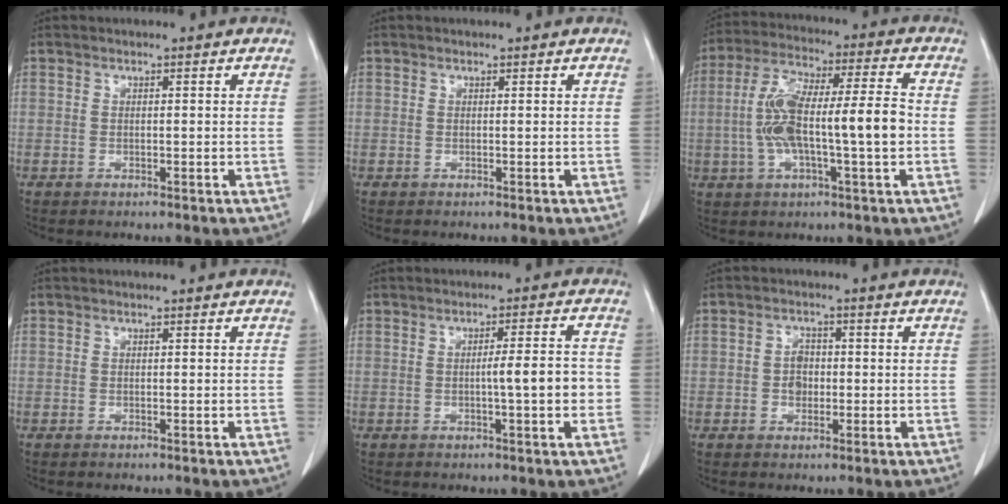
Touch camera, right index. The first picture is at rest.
{"total": 0.0}
{"total": 13.7, "force": [-1.4, 2.1, 13.5], "torque": [-0.260, 0.022, -0.025]}
{"total": 0.0}
{"total": 5.3, "force": [-0.9, 0.4, 5.2], "torque": [-0.076, 0.006, -0.012]}
{"total": 2.7, "force": [-0.4, 2.1, 1.7], "torque": [-0.027, 0.006, -0.007]}